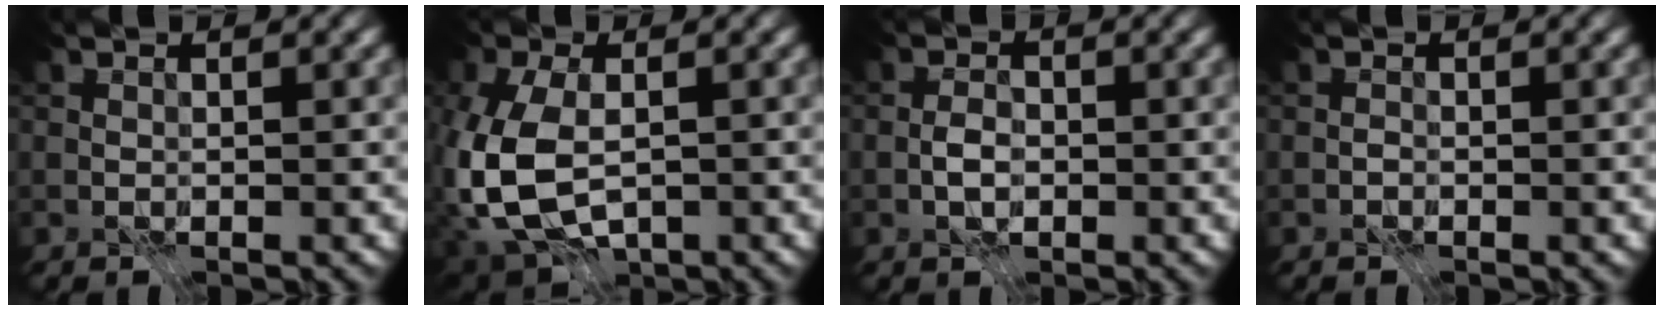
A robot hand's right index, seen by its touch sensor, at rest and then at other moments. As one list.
[{"total": 8.8, "force": [-1.7, 5.6, 6.7], "torque": [-0.162, -0.015, -0.032]}, {"total": 1.9, "force": [-1.1, 0.9, 1.3], "torque": [-0.019, 0.002, -0.024]}, {"total": 0.7, "force": [-0.5, 0.4, 0.2], "torque": [-0.003, -0.001, -0.010]}]